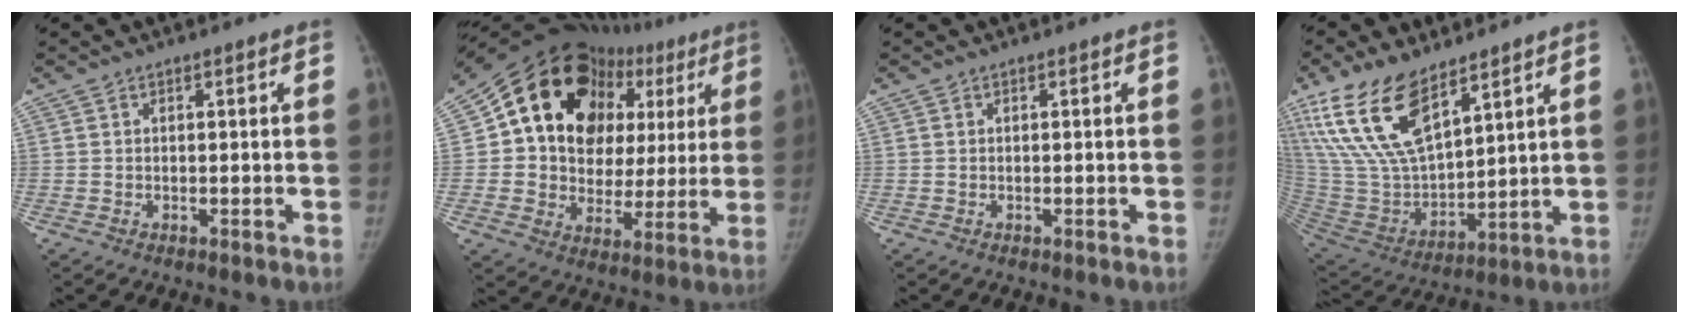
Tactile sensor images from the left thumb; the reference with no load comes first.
{"total": 24.7, "force": [8.0, 18.1, 14.8], "torque": [-0.166, 0.037, 0.131]}
{"total": 0.0}
{"total": 19.7, "force": [12.5, 8.3, 12.8], "torque": [-0.239, -0.055, 0.256]}